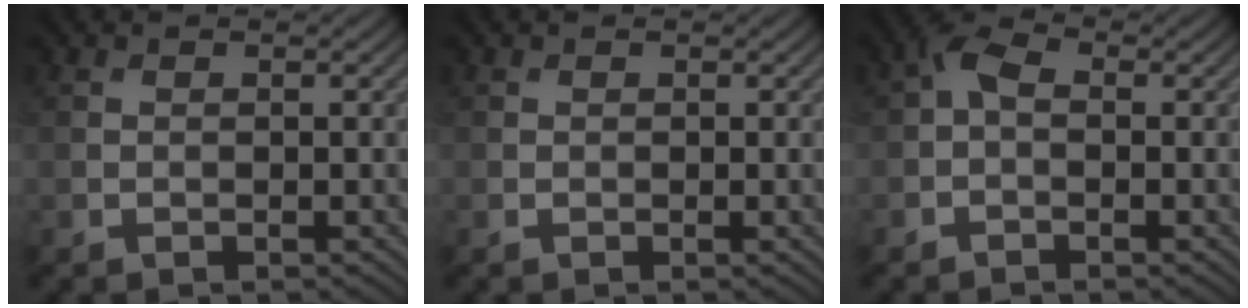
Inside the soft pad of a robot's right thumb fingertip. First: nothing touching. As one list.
[{"total": 0.0}, {"total": 2.8, "force": [-0.2, 1.7, 2.2], "torque": [-0.047, 0.011, -0.013]}]